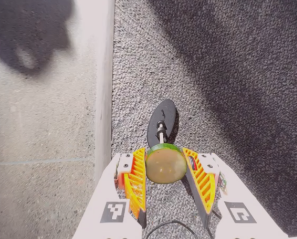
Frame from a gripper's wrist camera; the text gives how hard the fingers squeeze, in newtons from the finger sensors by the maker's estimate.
{"total": 7.9, "left": 7.9, "right": 7.8}